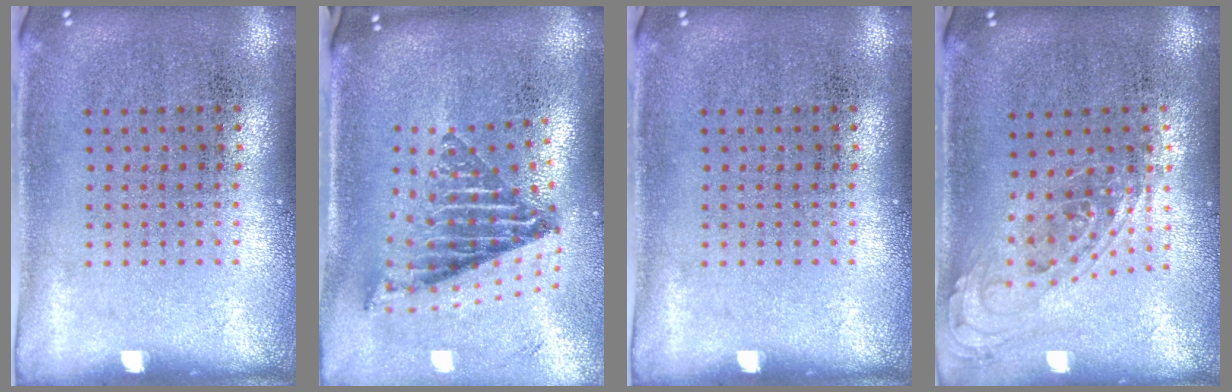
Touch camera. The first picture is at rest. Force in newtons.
{"total": 2.1, "press": 1.5, "slide": 1.6}
{"total": 0.0}
{"total": 0.8, "press": 0.8, "slide": 0.2}